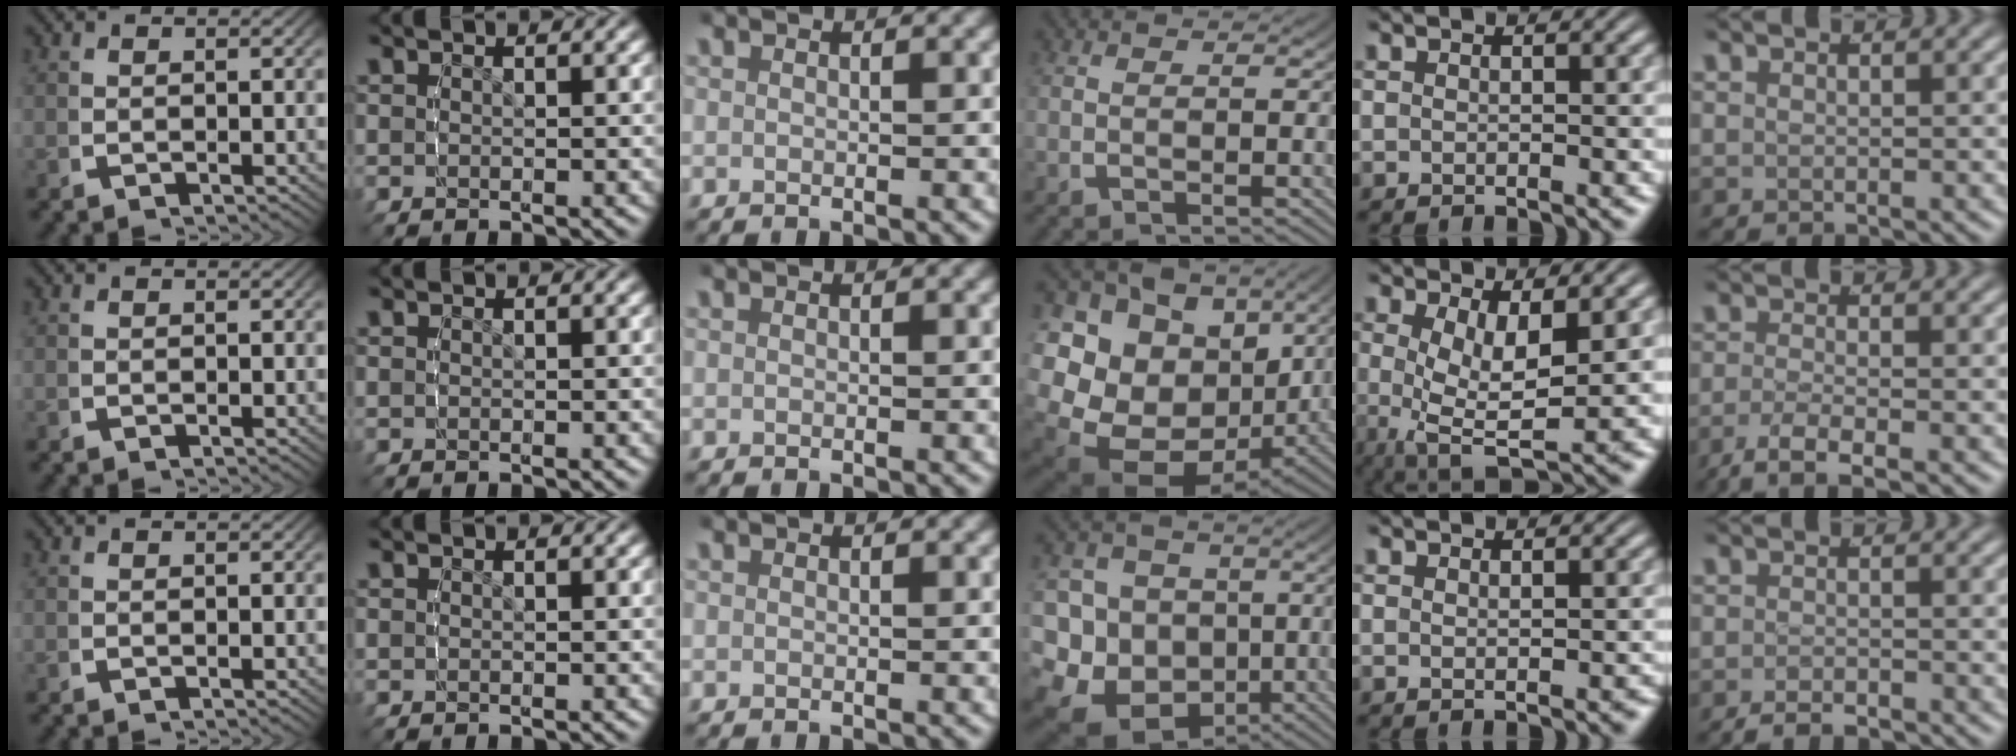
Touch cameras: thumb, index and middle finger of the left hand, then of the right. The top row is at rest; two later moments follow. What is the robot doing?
{"motion": "lift_and_place", "object": "air blower"}